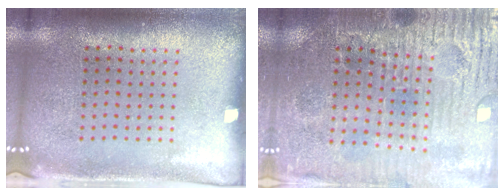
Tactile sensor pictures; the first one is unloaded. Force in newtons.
{"total": 3.6, "press": 3.5, "slide": 0.4}